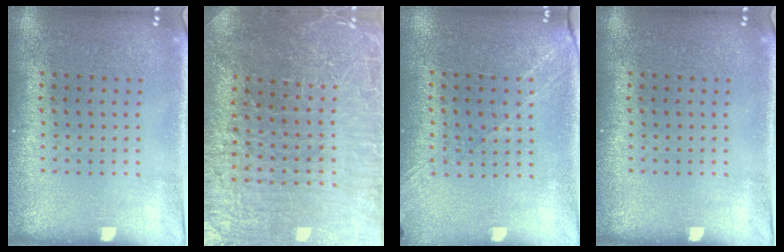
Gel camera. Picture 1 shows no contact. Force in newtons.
{"total": 3.8, "press": 3.7, "slide": 0.6}
{"total": 1.3, "press": 1.2, "slide": 0.5}
{"total": 0.0}